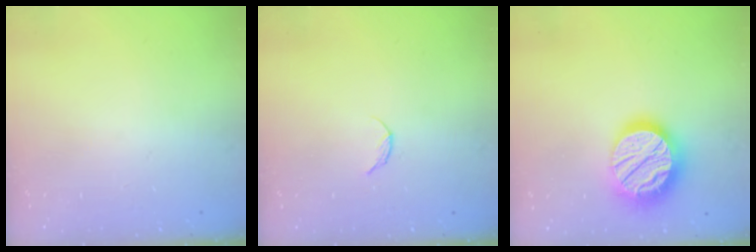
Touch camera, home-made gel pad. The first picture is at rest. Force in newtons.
{"total": 4.9, "press": 4.9, "slide": 0.6}
{"total": 20.2, "press": 20.2, "slide": 1.5}